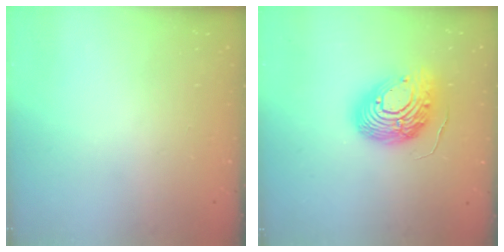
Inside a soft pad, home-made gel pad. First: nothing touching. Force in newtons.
{"total": 17.3, "press": 17.2, "slide": 1.6}